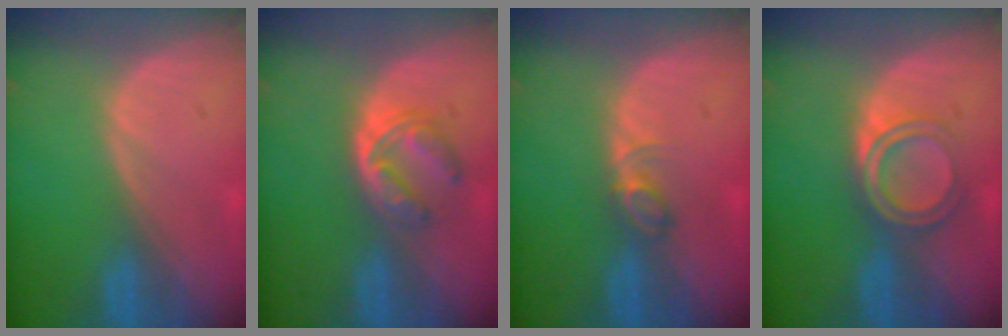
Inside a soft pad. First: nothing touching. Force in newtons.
{"total": 6.2, "press": 5.0, "slide": 3.5}
{"total": 2.5, "press": 2.5, "slide": 0.4}
{"total": 5.1, "press": 4.8, "slide": 1.7}